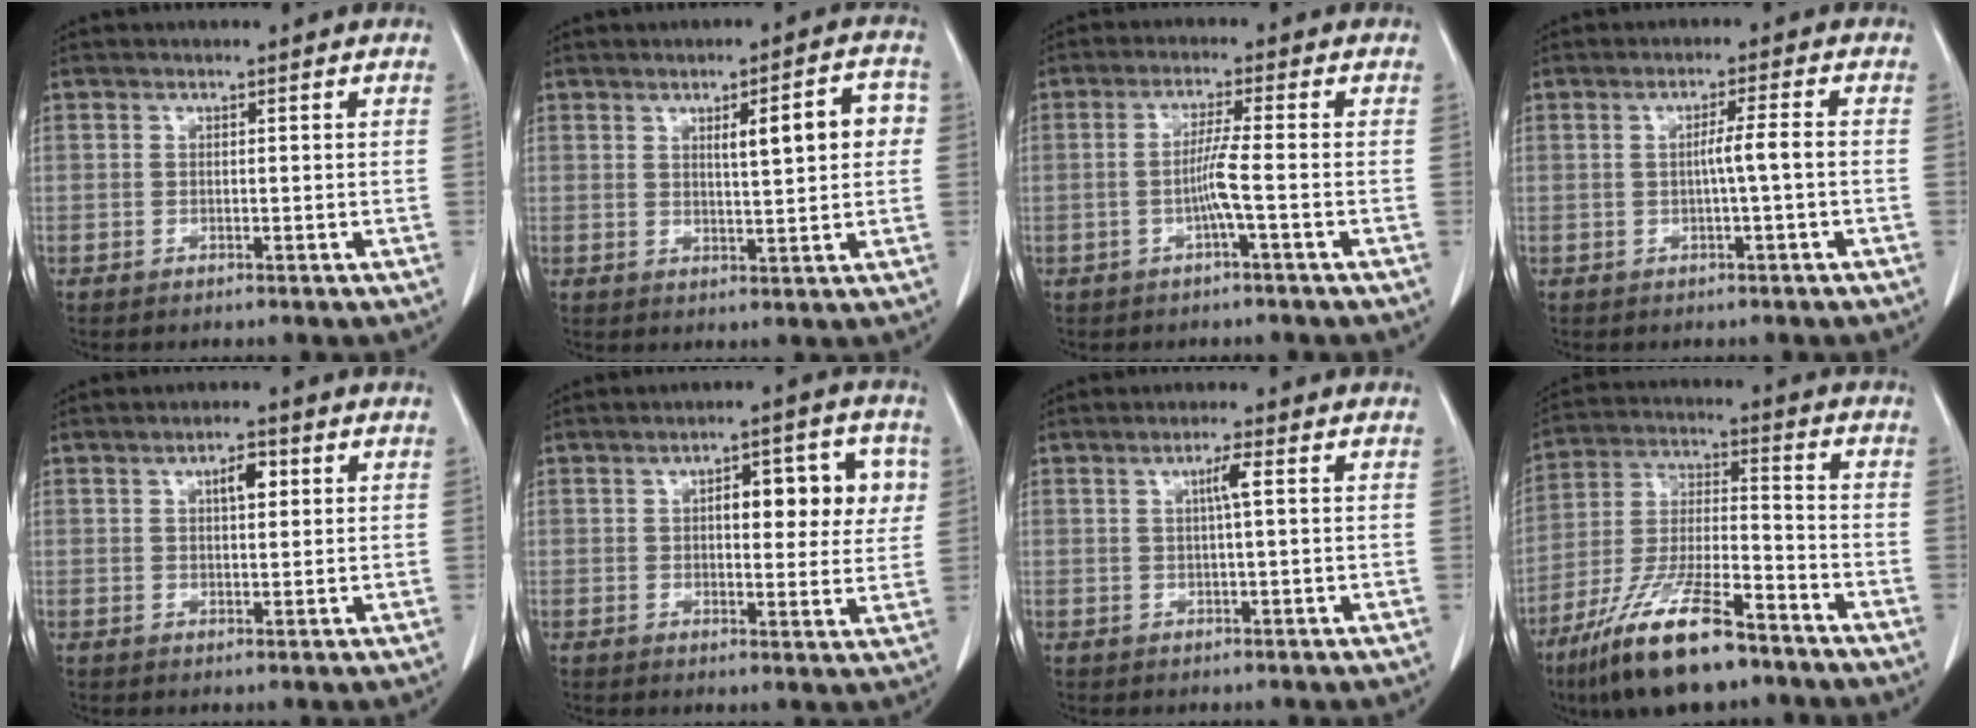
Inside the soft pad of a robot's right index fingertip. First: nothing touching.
{"total": 7.5, "force": [1.6, 1.5, 7.1], "torque": [-0.099, 0.018, 0.023]}
{"total": 4.0, "force": [-1.2, -0.8, 3.7], "torque": [-0.077, 0.001, -0.024]}
{"total": 3.1, "force": [-0.5, -0.4, 3.0], "torque": [-0.050, 0.004, -0.008]}
{"total": 3.5, "force": [1.2, 1.4, 3.0], "torque": [-0.048, 0.005, 0.018]}
{"total": 10.2, "force": [2.5, 3.9, 9.1], "torque": [-0.110, 0.024, 0.030]}
{"total": 2.7, "force": [0.6, -0.1, 2.6], "torque": [-0.047, 0.002, 0.009]}
{"total": 16.2, "force": [-11.2, 3.5, 11.2], "torque": [-0.233, -0.021, -0.207]}